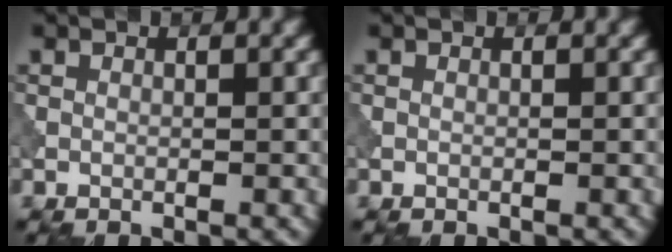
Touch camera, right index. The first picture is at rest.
{"total": 0.0}